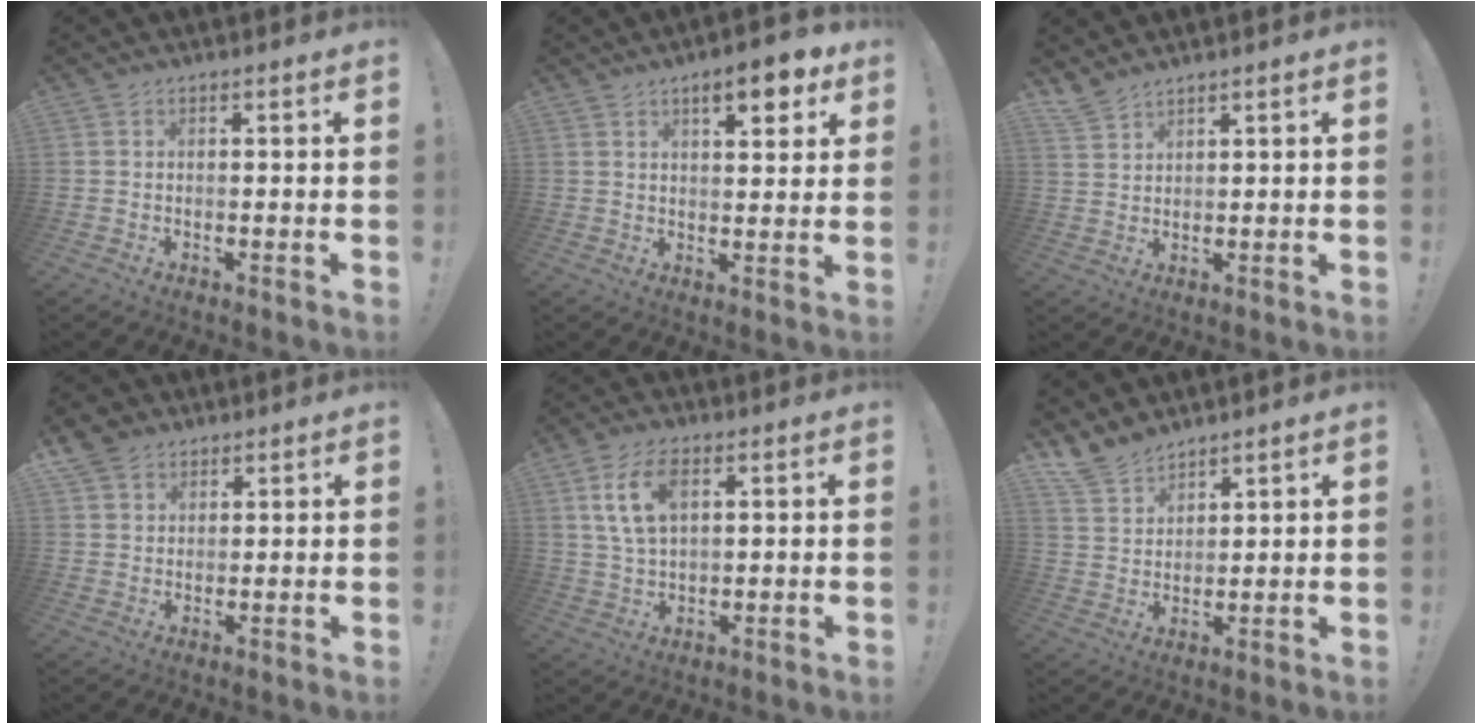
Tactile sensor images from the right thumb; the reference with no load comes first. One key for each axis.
{"total": 8.8, "fx": 5.0, "fy": 2.8, "fz": 6.7, "tx": -0.084, "ty": -0.023, "tz": 0.080}
{"total": 4.3, "fx": 3.9, "fy": 1.1, "fz": 1.4, "tx": -0.031, "ty": -0.022, "tz": 0.076}
{"total": 6.0, "fx": 4.0, "fy": 4.3, "fz": 1.3, "tx": -0.019, "ty": -0.020, "tz": 0.079}
{"total": 10.4, "fx": 4.0, "fy": 5.7, "fz": 7.7, "tx": -0.150, "ty": 0.003, "tz": 0.074}
{"total": 8.9, "fx": 7.7, "fy": 4.0, "fz": 1.9, "tx": -0.044, "ty": -0.050, "tz": 0.153}